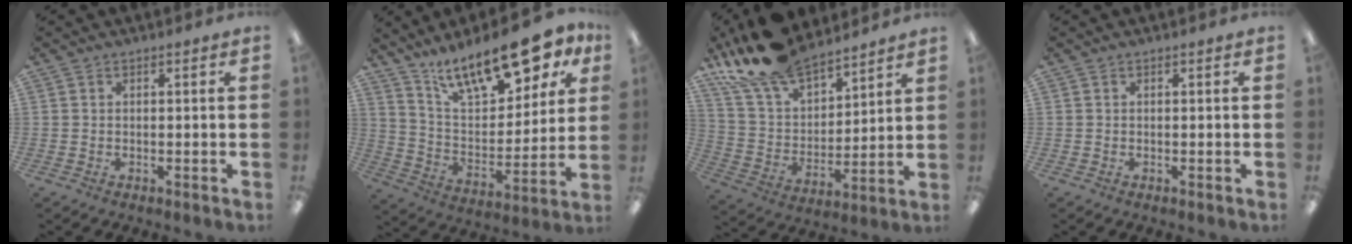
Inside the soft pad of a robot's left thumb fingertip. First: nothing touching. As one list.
[{"total": 19.5, "force": [14.2, 7.4, 11.3], "torque": [-0.183, -0.083, 0.245]}, {"total": 19.0, "force": [15.8, 7.5, 7.4], "torque": [-0.165, -0.094, 0.292]}, {"total": 0.0}]